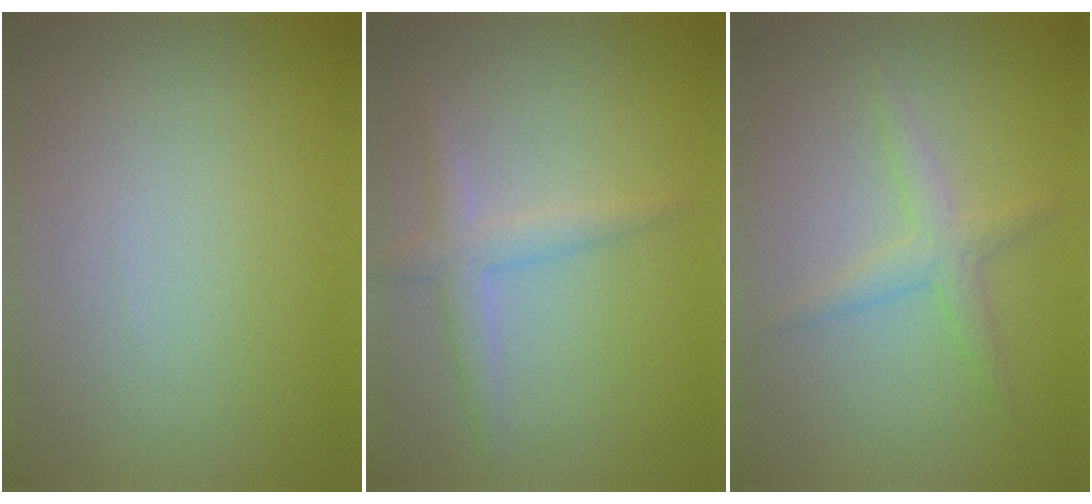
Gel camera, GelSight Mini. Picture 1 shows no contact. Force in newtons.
{"total": 2.4, "press": 2.4, "slide": 0.1}
{"total": 2.1, "press": 2.1, "slide": 0.1}